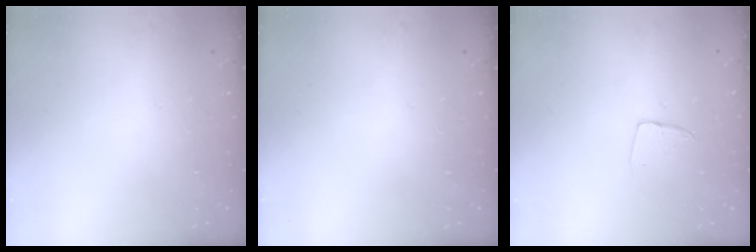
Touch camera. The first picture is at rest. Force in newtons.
{"total": 0.0}
{"total": 5.6, "press": 5.5, "slide": 0.5}